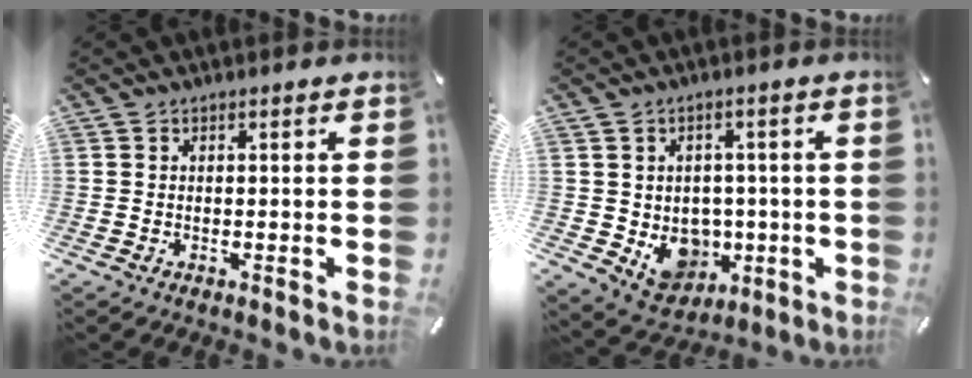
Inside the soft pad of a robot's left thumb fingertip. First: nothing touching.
{"total": 8.5, "force": [-0.6, 7.9, 3.3], "torque": [-0.051, -0.010, -0.001]}